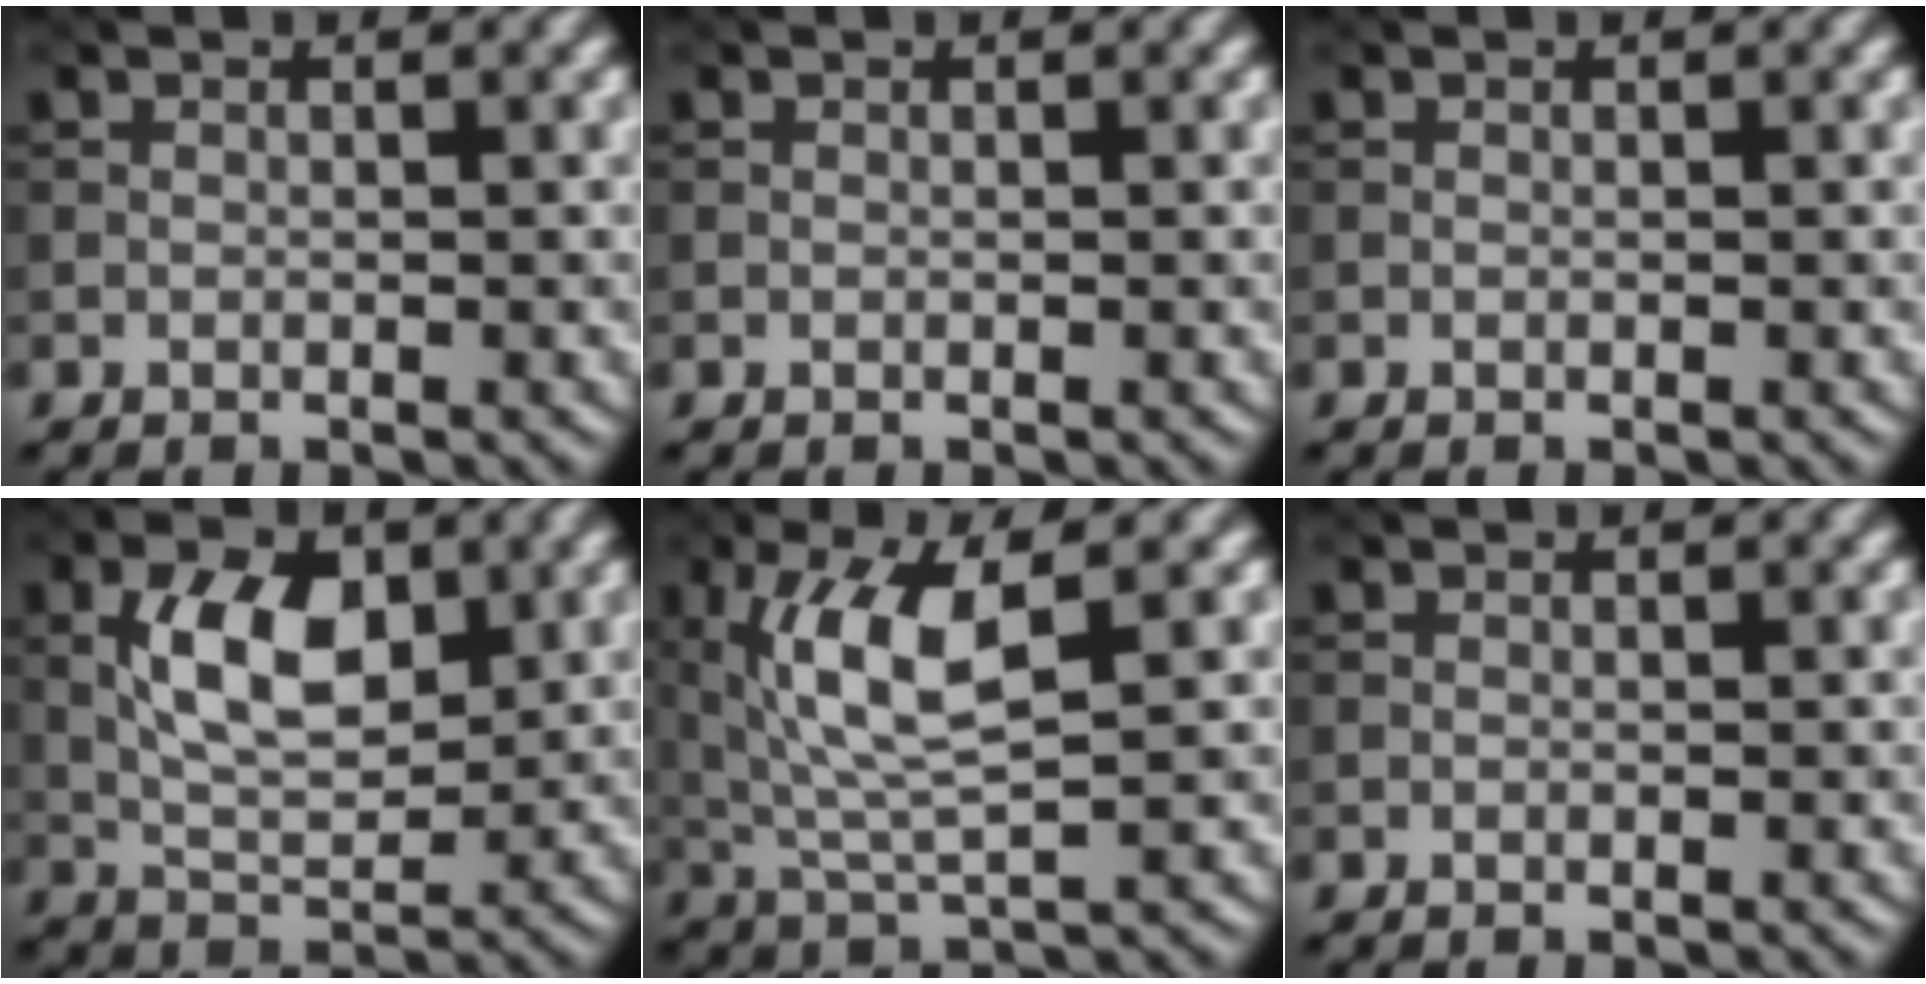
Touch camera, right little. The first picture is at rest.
{"total": 0.0}
{"total": 0.0}
{"total": 6.3, "force": [1.3, 3.3, 5.2], "torque": [-0.097, 0.003, 0.024]}
{"total": 7.2, "force": [1.8, 2.4, 6.5], "torque": [-0.139, 0.000, 0.037]}
{"total": 0.0}